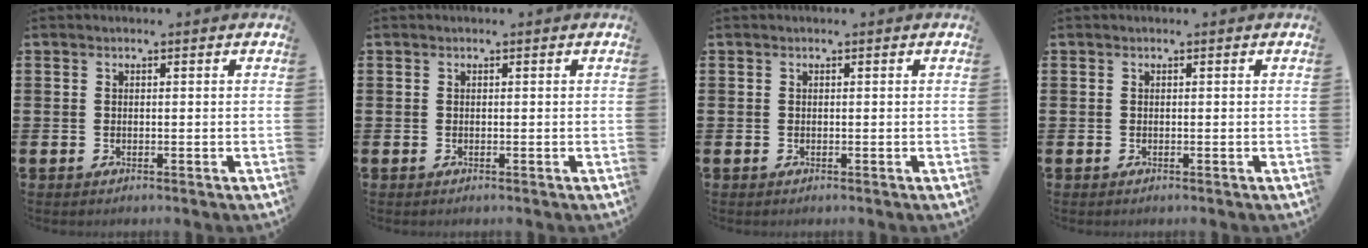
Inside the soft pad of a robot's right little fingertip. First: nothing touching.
{"total": 0.0}
{"total": 0.0}
{"total": 0.0}